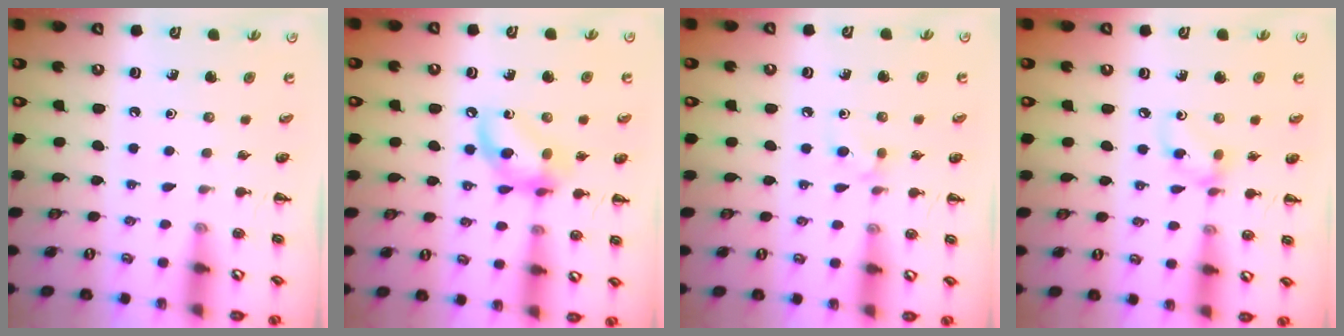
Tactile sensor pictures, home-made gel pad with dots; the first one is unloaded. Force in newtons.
{"total": 12.3, "press": 12.0, "slide": 2.5}
{"total": 5.7, "press": 5.4, "slide": 1.7}
{"total": 6.6, "press": 6.6, "slide": 0.6}